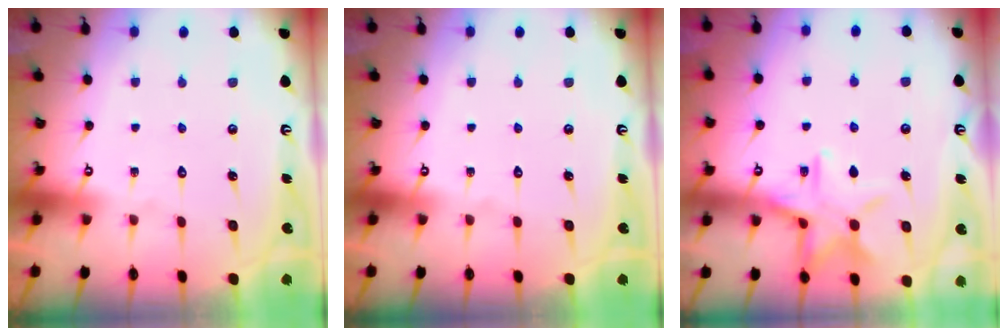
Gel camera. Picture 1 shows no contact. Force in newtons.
{"total": 0.0}
{"total": 12.8, "press": 12.8, "slide": 1.0}